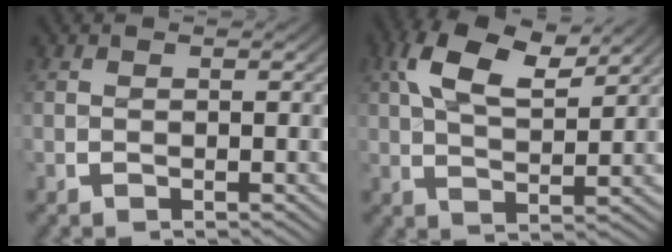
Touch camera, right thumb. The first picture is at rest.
{"total": 6.1, "force": [3.6, 2.4, 4.3], "torque": [-0.089, -0.002, 0.068]}